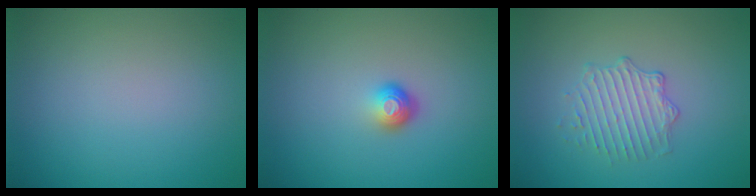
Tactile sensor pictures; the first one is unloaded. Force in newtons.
{"total": 1.8, "press": 1.2, "slide": 1.3}
{"total": 2.3, "press": 1.6, "slide": 1.6}